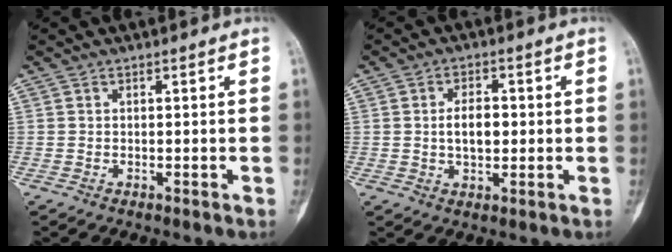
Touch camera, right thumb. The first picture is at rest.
{"total": 5.4, "force": [0.1, 3.3, 4.3], "torque": [-0.060, 0.007, 0.000]}